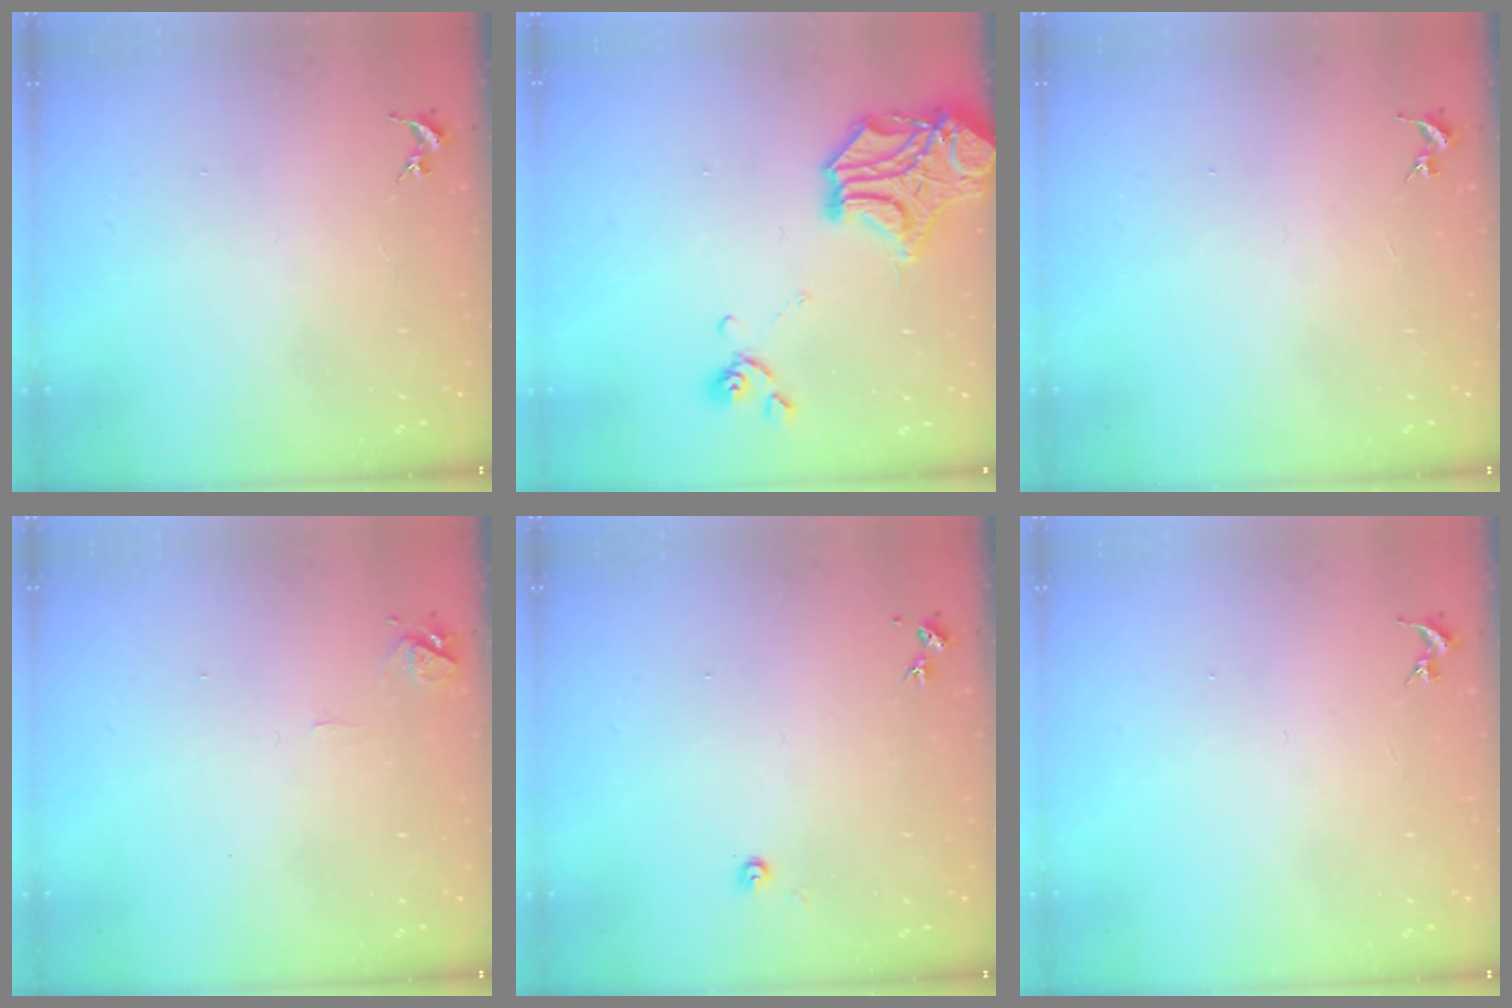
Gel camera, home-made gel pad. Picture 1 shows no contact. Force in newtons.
{"total": 15.9, "press": 15.6, "slide": 2.9}
{"total": 0.0}
{"total": 6.3, "press": 6.3, "slide": 0.7}
{"total": 2.7, "press": 2.7, "slide": 0.2}
{"total": 0.0}